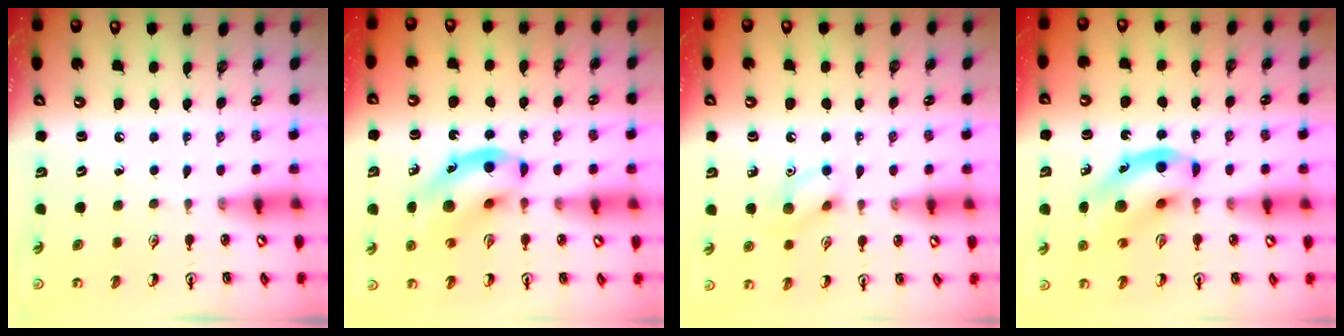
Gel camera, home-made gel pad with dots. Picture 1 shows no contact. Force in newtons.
{"total": 10.7, "press": 10.3, "slide": 3.0}
{"total": 8.9, "press": 8.9, "slide": 0.6}
{"total": 10.7, "press": 10.3, "slide": 3.0}